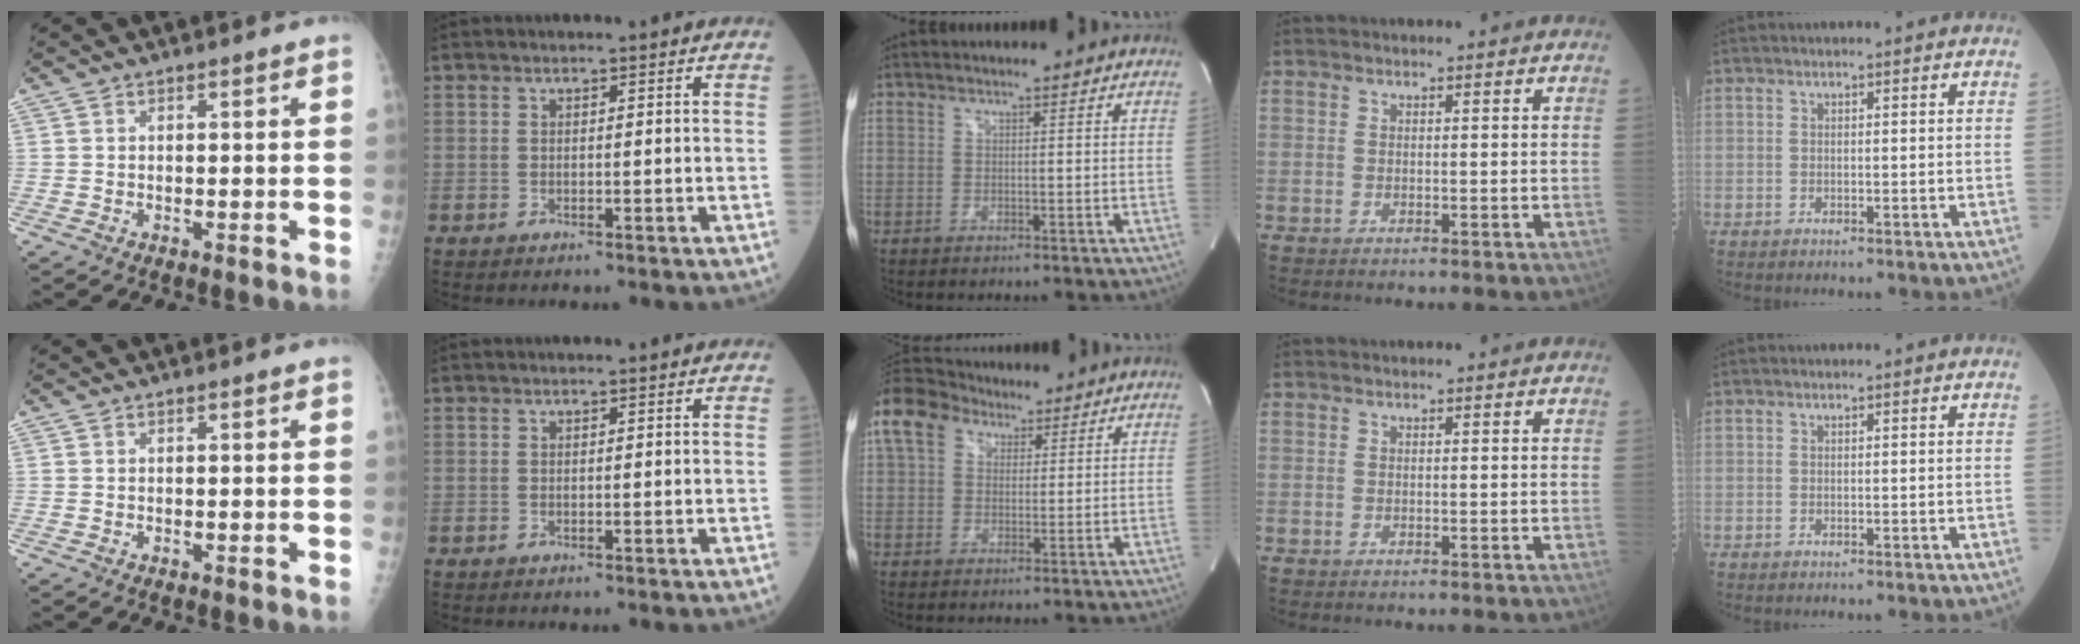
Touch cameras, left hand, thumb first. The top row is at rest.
{"middle": {"total": 11.3, "force": [6.0, 8.0, 5.2], "torque": [-0.127, 0.051, 0.108]}}